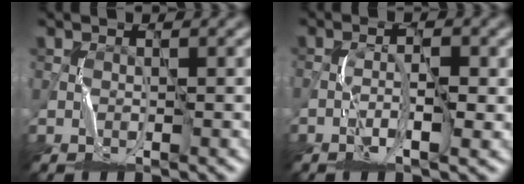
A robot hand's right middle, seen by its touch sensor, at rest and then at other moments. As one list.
[{"total": 2.6, "force": [-1.0, 0.6, 2.4], "torque": [-0.046, 0.001, -0.019]}]